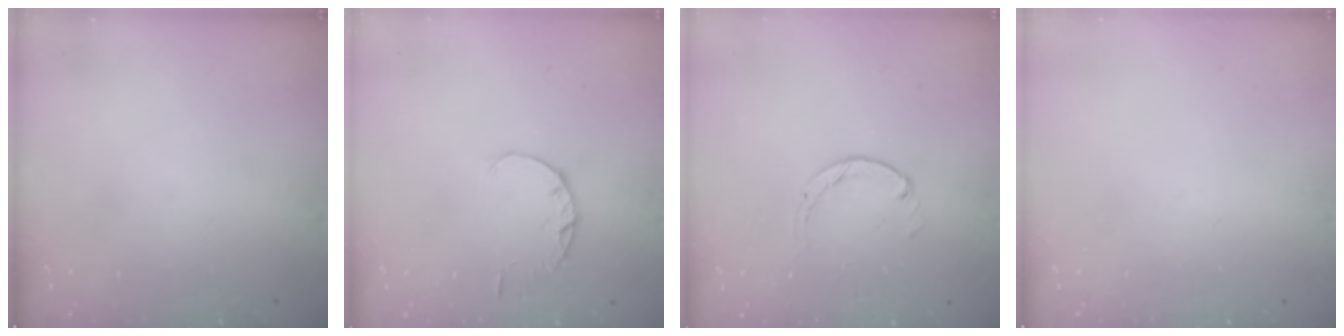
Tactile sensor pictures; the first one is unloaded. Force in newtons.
{"total": 1.8, "press": 1.8, "slide": 0.3}
{"total": 0.0}
{"total": 0.0}